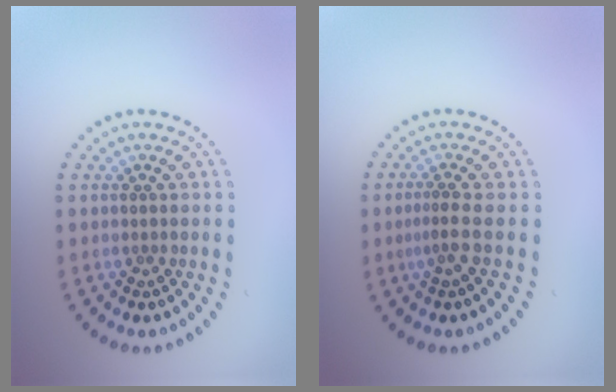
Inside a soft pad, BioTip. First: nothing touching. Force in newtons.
{"total": 1.5, "press": 1.1, "slide": 1.1}